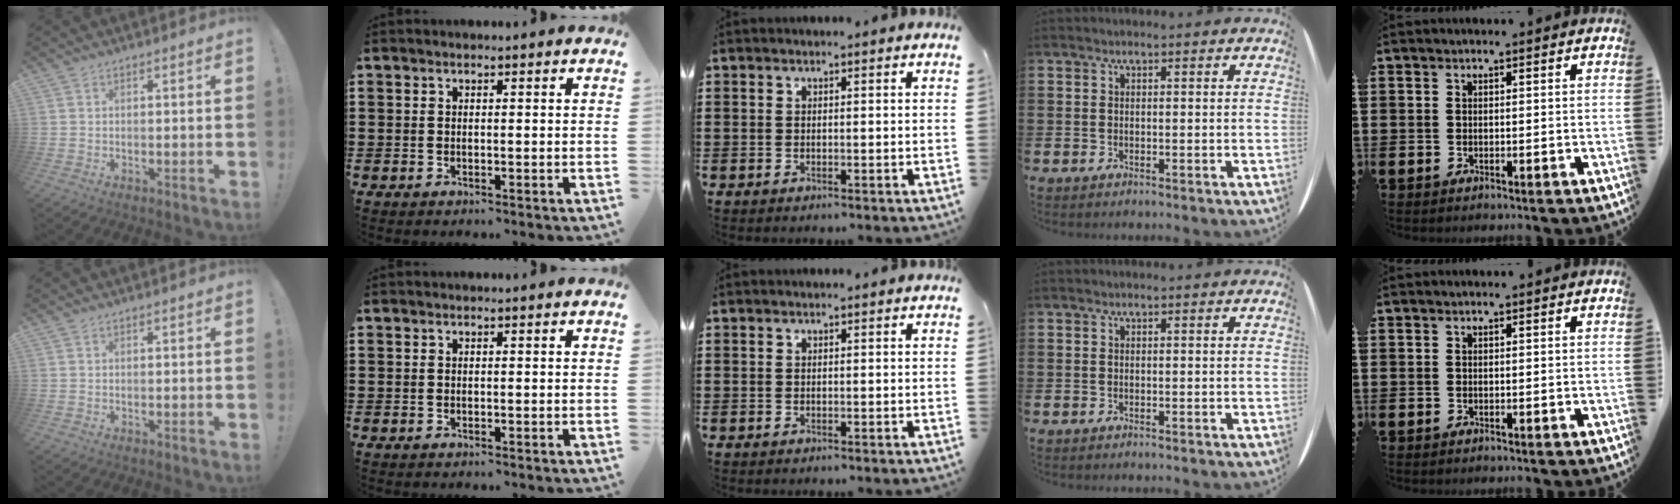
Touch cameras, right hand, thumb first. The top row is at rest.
{}